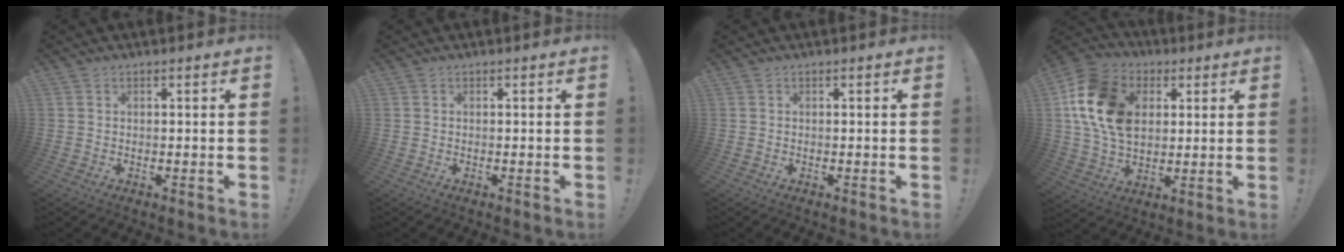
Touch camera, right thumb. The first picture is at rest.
{"total": 0.0}
{"total": 0.0}
{"total": 18.9, "force": [5.3, 14.0, 11.5], "torque": [-0.198, -0.012, 0.102]}